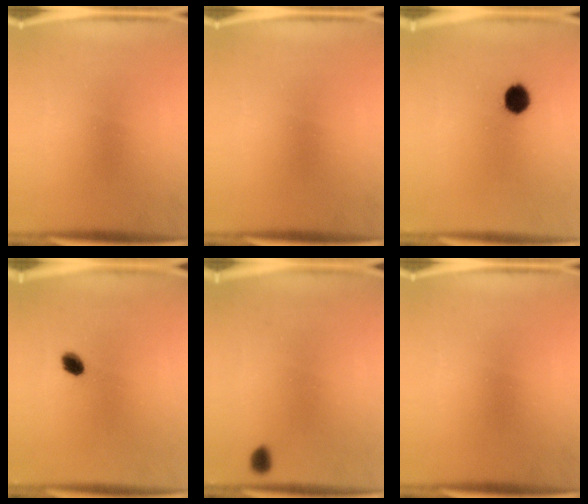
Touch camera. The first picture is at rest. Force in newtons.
{"total": 0.0}
{"total": 5.4}
{"total": 2.9}
{"total": 1.3}
{"total": 0.0}